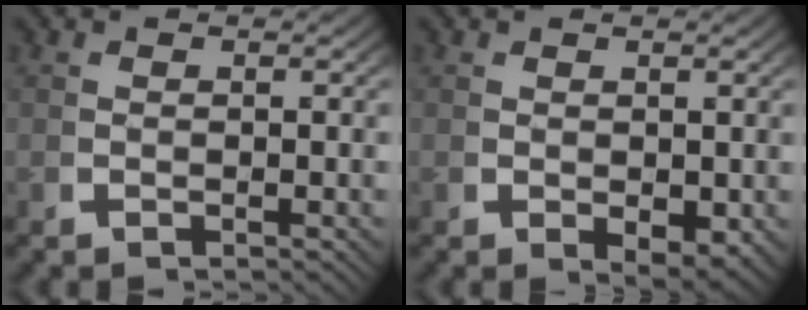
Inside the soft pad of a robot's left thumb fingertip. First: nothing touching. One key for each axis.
{"total": 2.3, "fx": 0.1, "fy": 1.5, "fz": 1.8, "tx": -0.031, "ty": -0.017, "tz": 0.011}